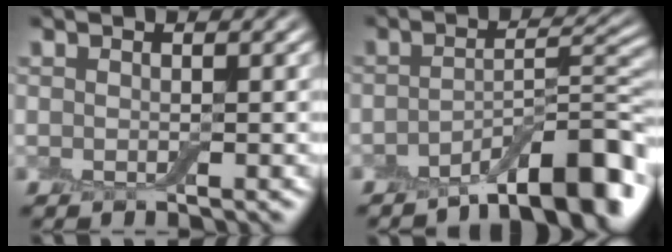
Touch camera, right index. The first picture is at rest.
{"total": 9.0, "force": [-5.8, 2.2, 6.5], "torque": [-0.082, 0.013, -0.095]}